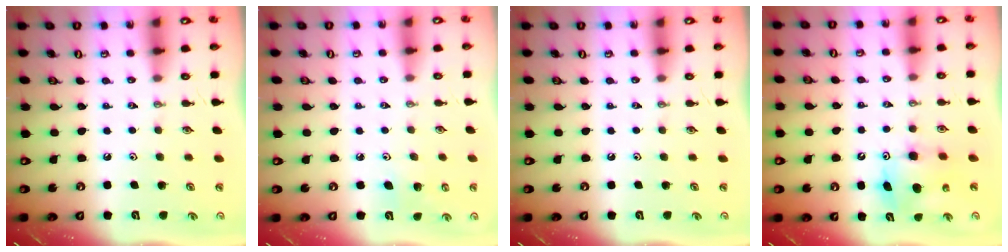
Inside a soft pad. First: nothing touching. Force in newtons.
{"total": 5.5, "press": 5.4, "slide": 1.2}
{"total": 0.0}
{"total": 7.6, "press": 7.6, "slide": 0.5}